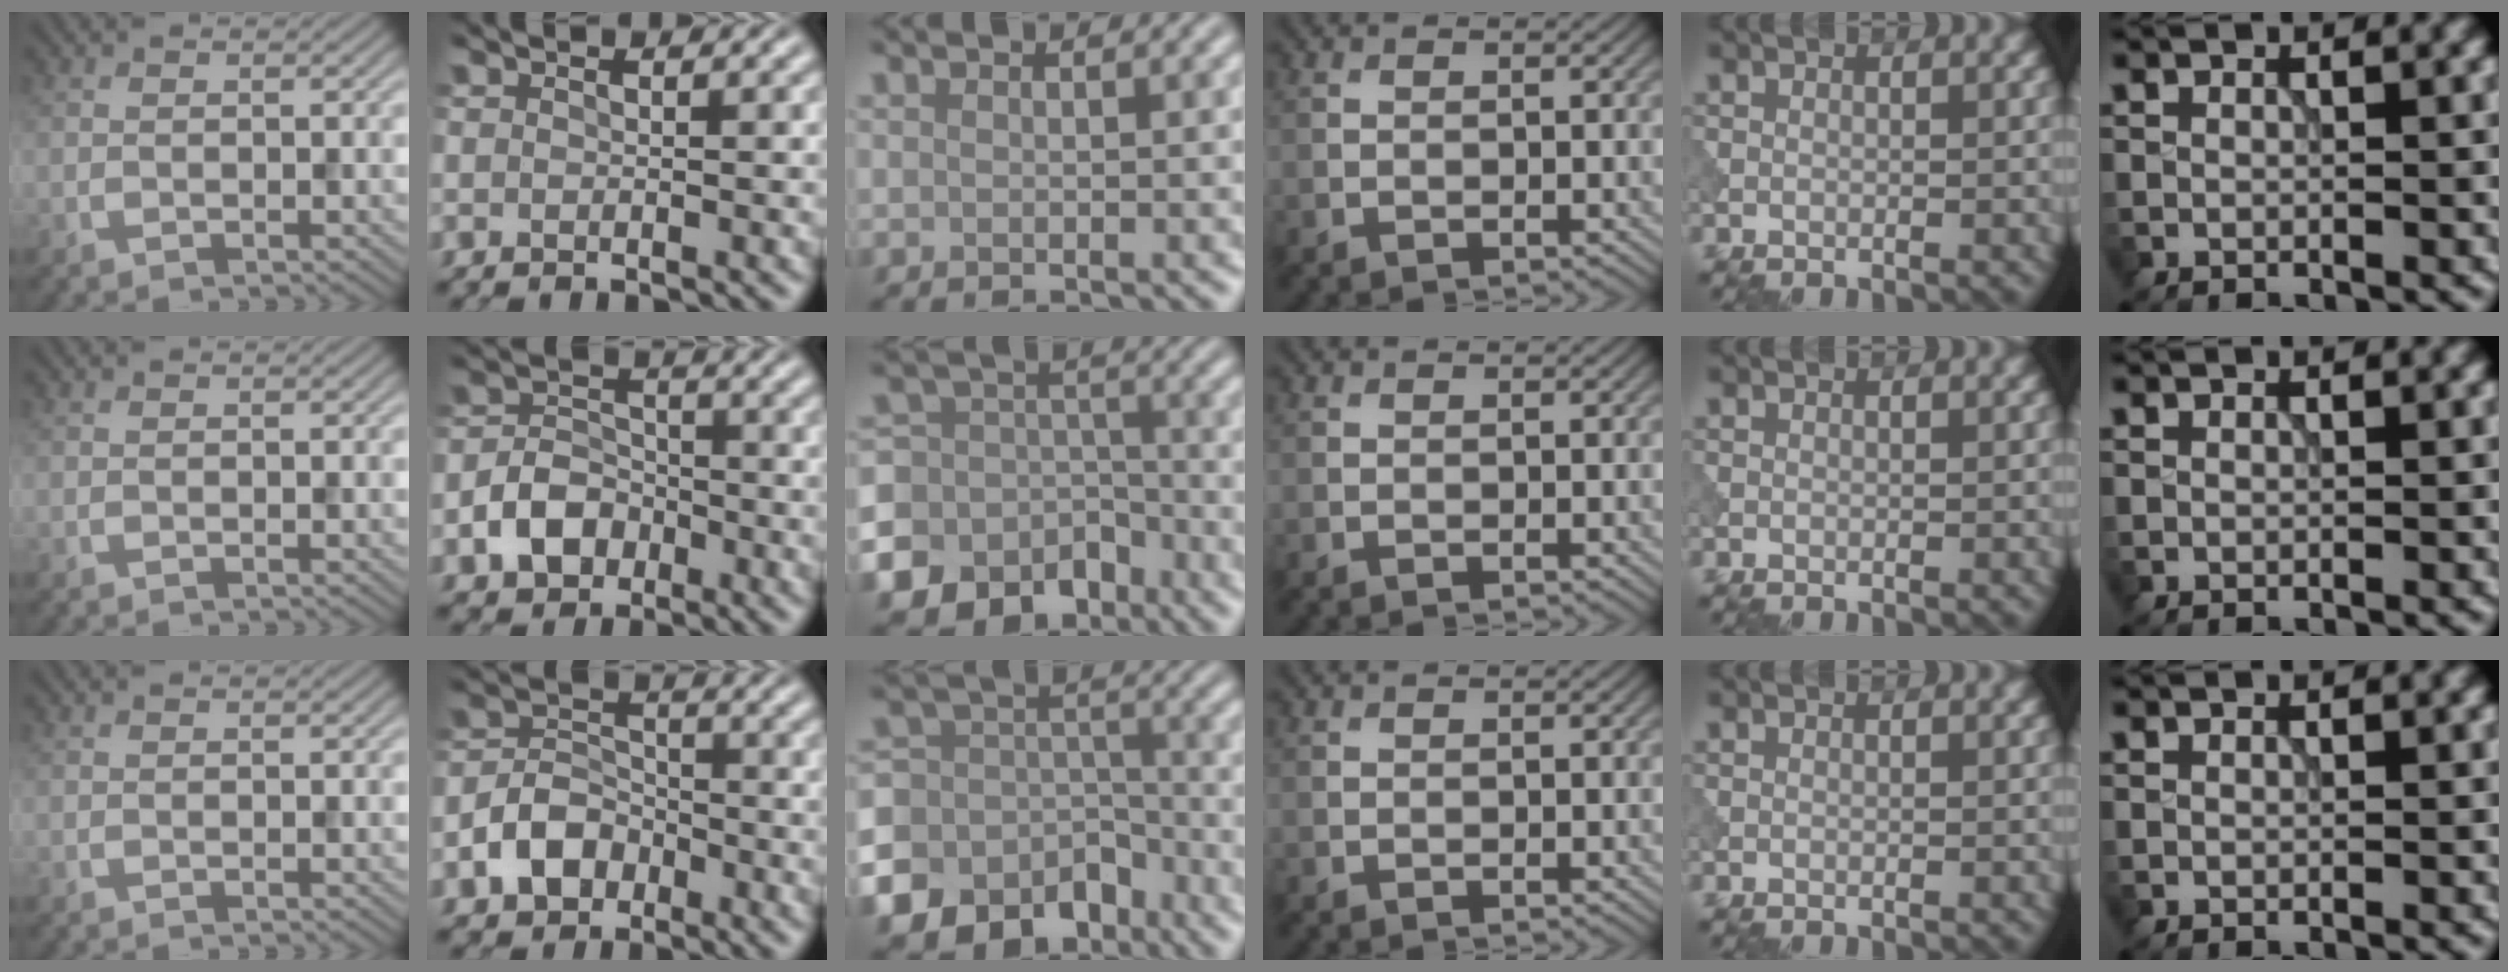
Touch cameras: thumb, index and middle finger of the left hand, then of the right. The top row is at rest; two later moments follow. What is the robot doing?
{"motion": "extract", "object": "peg toy"}